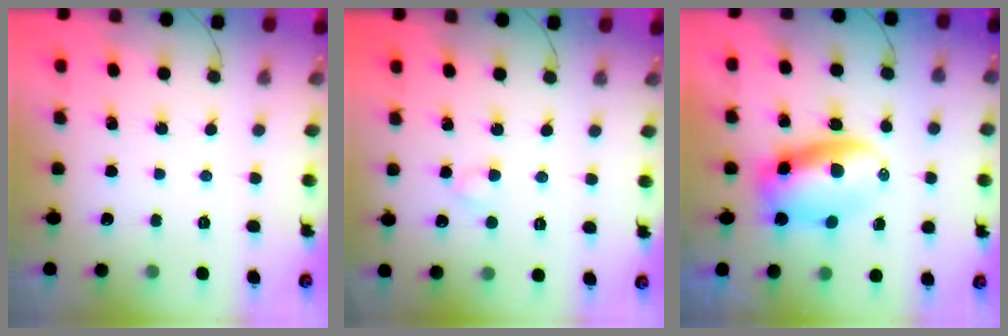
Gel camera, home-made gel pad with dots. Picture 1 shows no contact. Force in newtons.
{"total": 2.1, "press": 1.9, "slide": 0.9}
{"total": 8.0, "press": 7.7, "slide": 2.2}